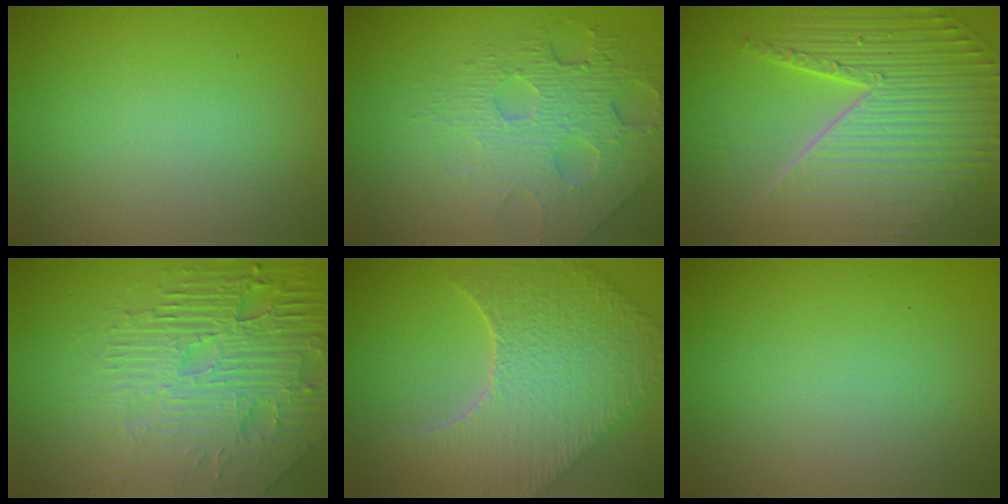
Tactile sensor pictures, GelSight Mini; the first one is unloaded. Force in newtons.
{"total": 5.2, "press": 4.6, "slide": 2.3}
{"total": 11.2, "press": 7.4, "slide": 8.5}
{"total": 8.8, "press": 6.3, "slide": 6.2}
{"total": 9.6, "press": 7.0, "slide": 6.7}
{"total": 0.0}